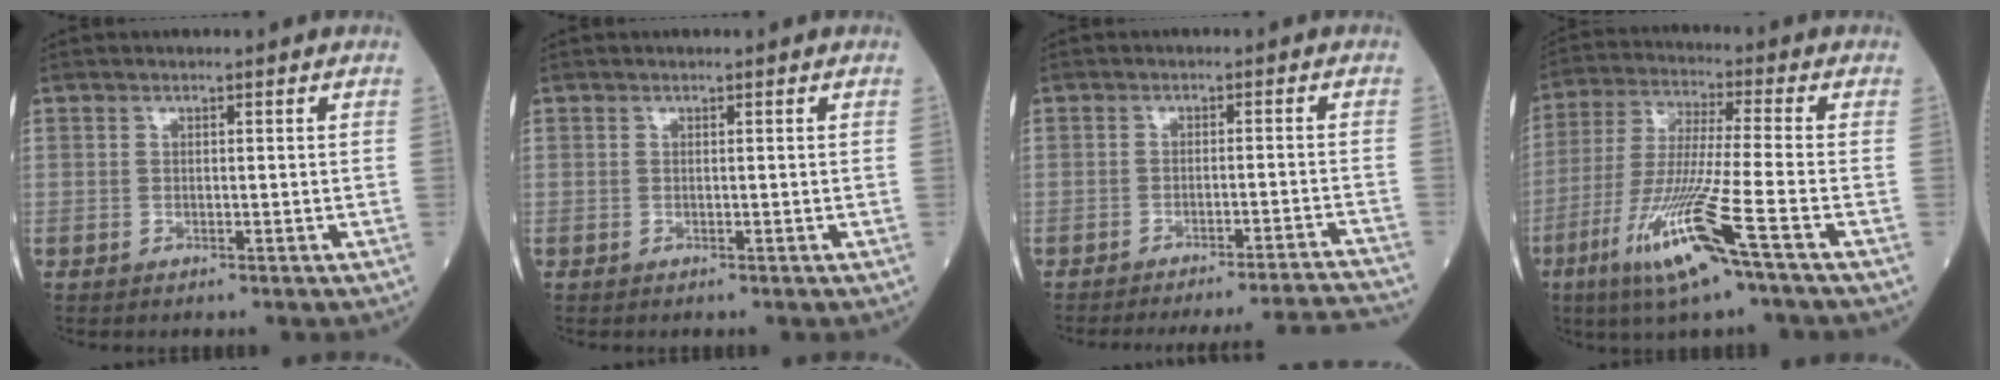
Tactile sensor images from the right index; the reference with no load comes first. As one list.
[{"total": 0.0}, {"total": 15.2, "force": [-14.8, -2.2, 3.0], "torque": [-0.022, -0.014, -0.185]}, {"total": 13.6, "force": [-6.8, -0.8, 11.8], "torque": [-0.247, -0.029, -0.130]}]